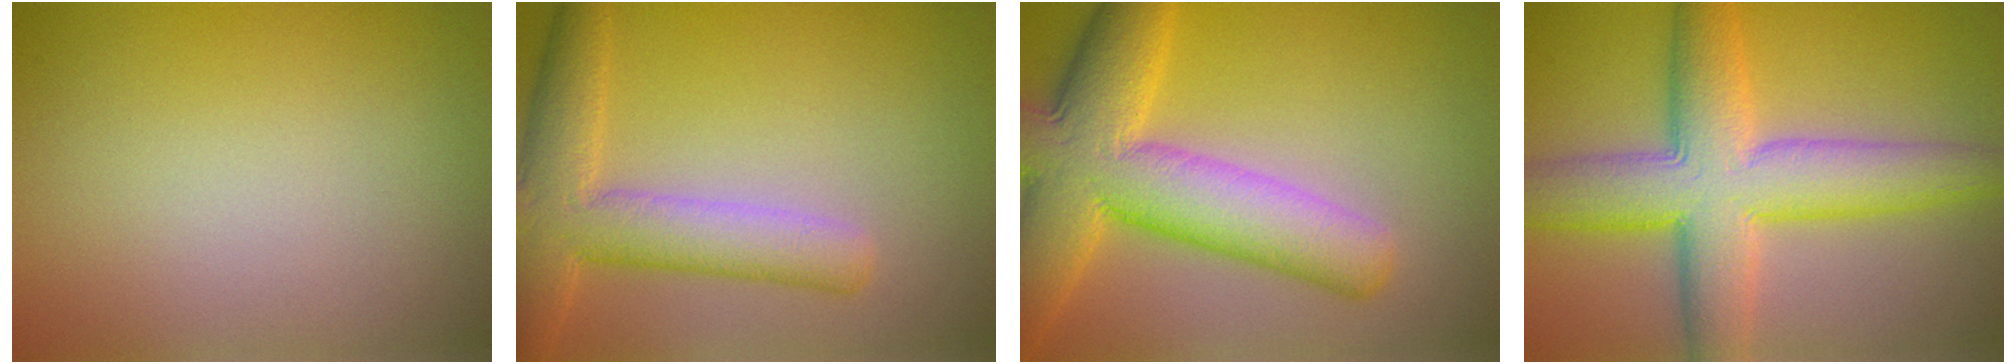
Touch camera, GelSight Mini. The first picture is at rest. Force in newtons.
{"total": 6.5, "press": 6.5, "slide": 0.3}
{"total": 10.7, "press": 10.7, "slide": 0.6}
{"total": 9.5, "press": 9.5, "slide": 0.0}